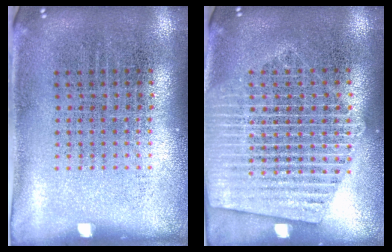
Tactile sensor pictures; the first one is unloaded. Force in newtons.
{"total": 2.0, "press": 2.0, "slide": 0.2}